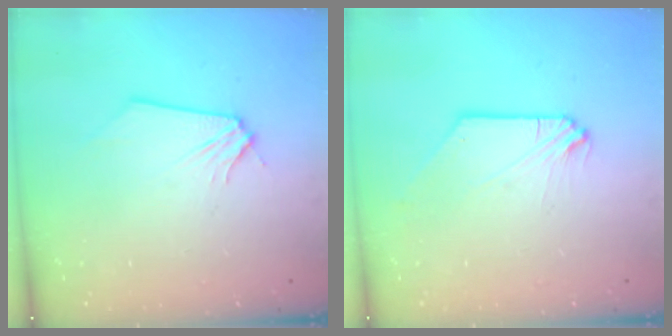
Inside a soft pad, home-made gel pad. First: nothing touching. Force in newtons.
{"total": 0.7, "press": 0.6, "slide": 0.3}